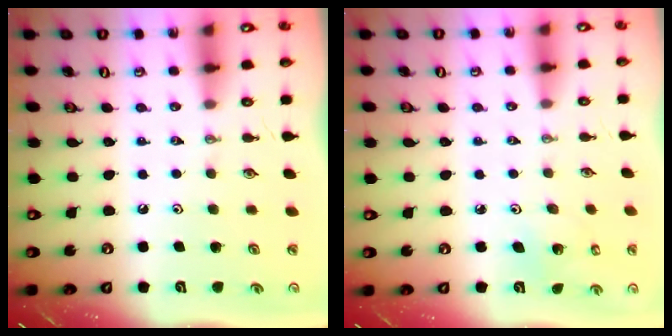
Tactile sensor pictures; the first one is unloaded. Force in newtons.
{"total": 2.9, "press": 2.9, "slide": 0.2}